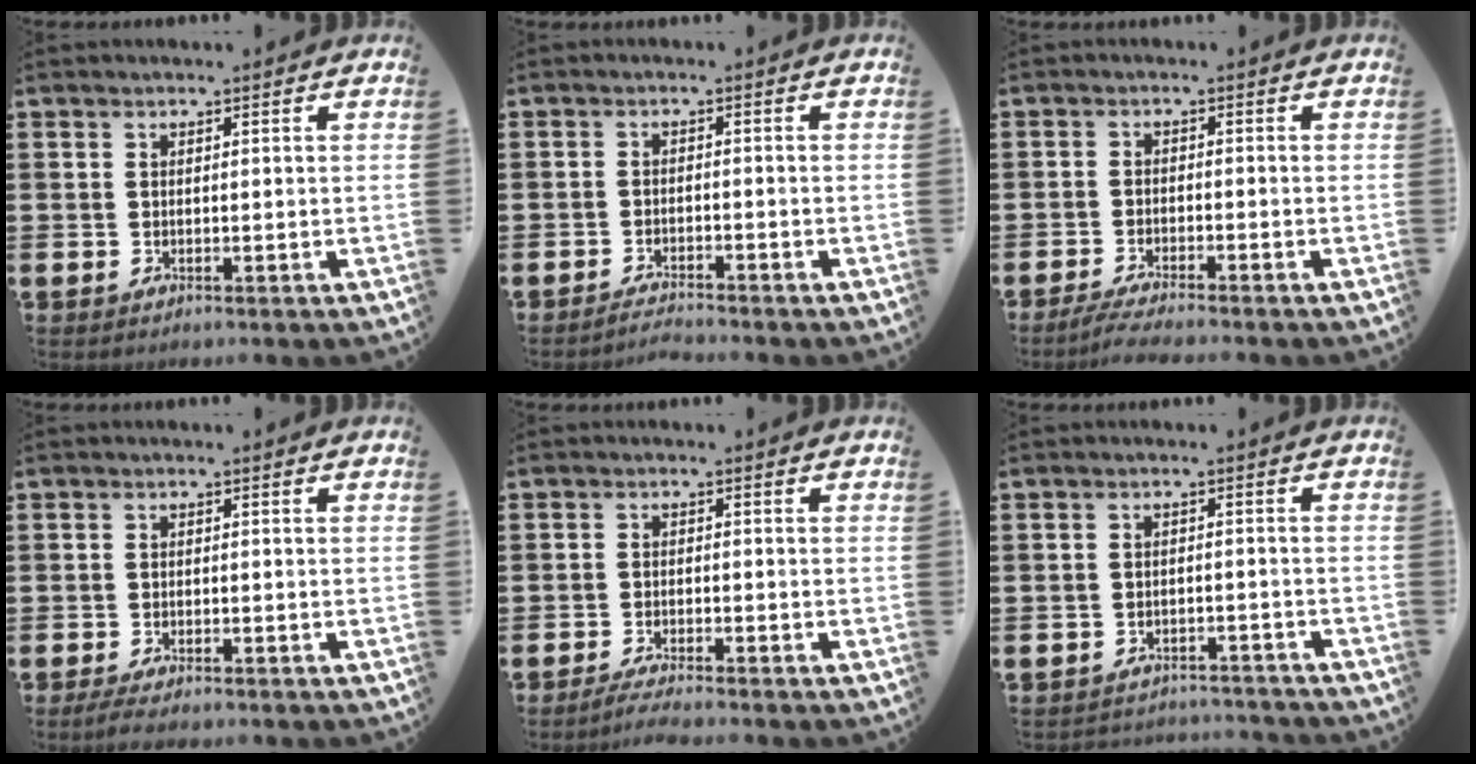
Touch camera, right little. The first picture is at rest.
{"total": 1.6, "force": [-1.6, -0.2, 0.2], "torque": [-0.005, 0.003, -0.032]}
{"total": 2.4, "force": [-2.0, -0.2, 1.2], "torque": [-0.019, -0.002, -0.037]}
{"total": 1.5, "force": [-1.2, 0.1, 0.8], "torque": [-0.016, 0.001, -0.023]}
{"total": 2.0, "force": [-1.7, -0.2, 0.9], "torque": [-0.014, 0.002, -0.033]}
{"total": 2.1, "force": [-2.1, 0.1, -0.2], "torque": [-0.004, 0.003, -0.047]}